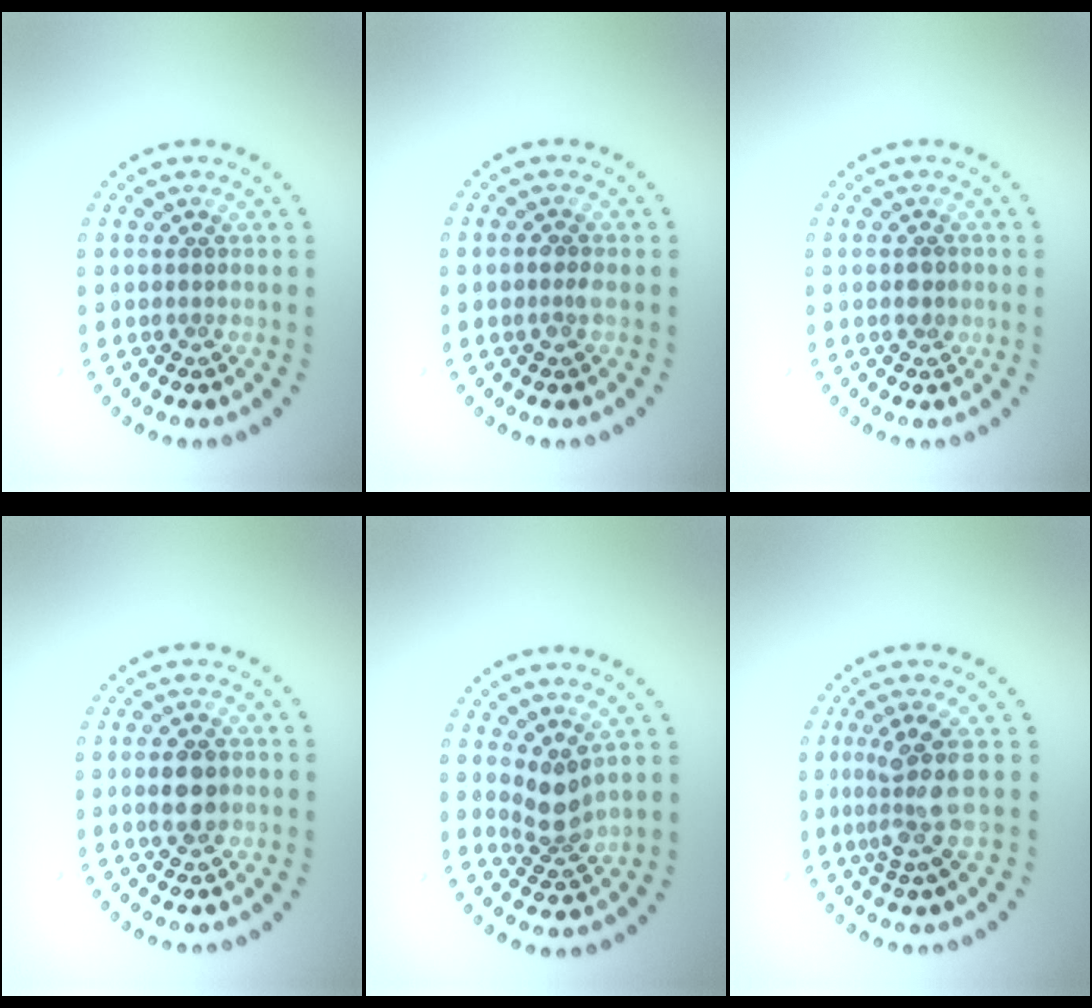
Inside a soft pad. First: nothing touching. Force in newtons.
{"total": 0.7, "press": 0.7, "slide": 0.1}
{"total": 1.2, "press": 1.2, "slide": 0.2}
{"total": 2.7, "press": 2.7, "slide": 0.0}
{"total": 2.8, "press": 2.1, "slide": 1.8}
{"total": 3.6, "press": 2.8, "slide": 2.3}